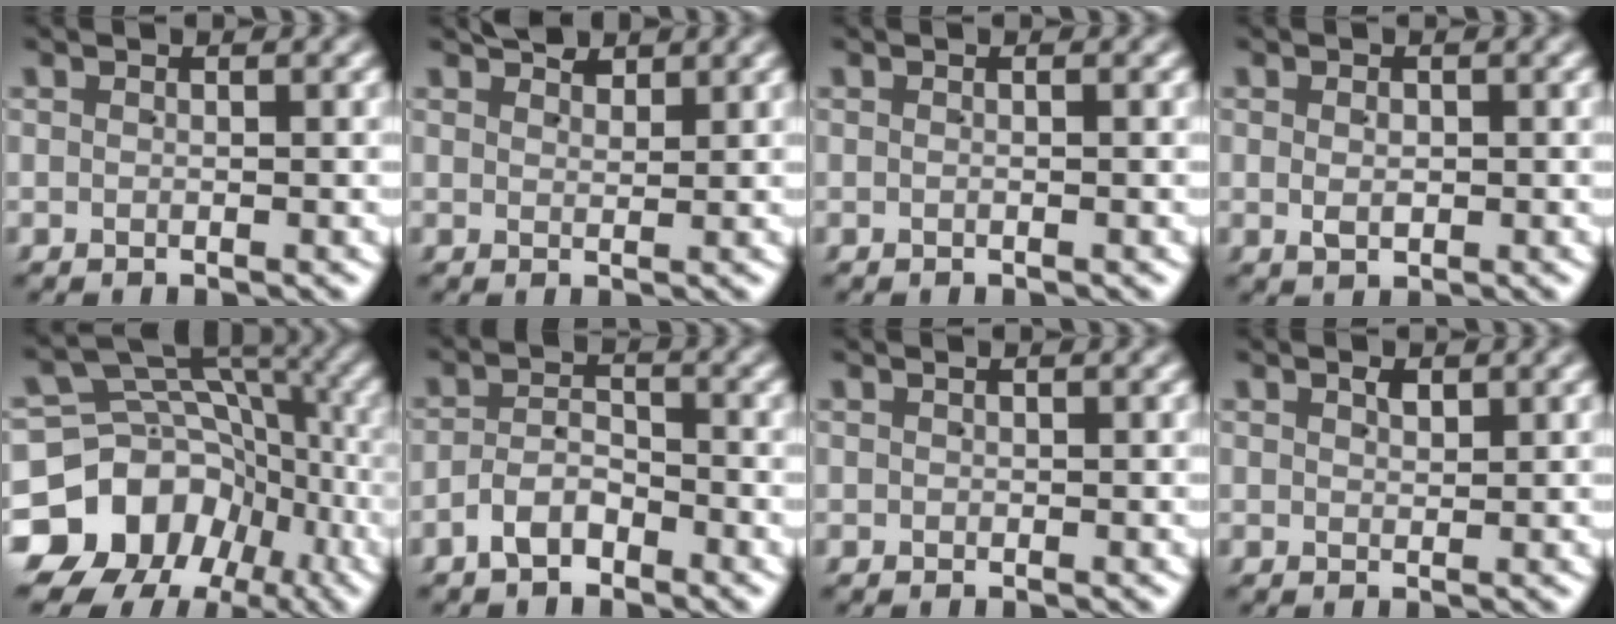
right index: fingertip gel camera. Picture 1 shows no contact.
{"total": 3.0, "force": [2.5, 1.0, 1.3], "torque": [-0.010, -0.002, 0.042]}
{"total": 0.0}
{"total": 1.3, "force": [-0.2, 0.9, 1.0], "torque": [-0.019, -0.008, 0.006]}
{"total": 21.7, "force": [-6.1, 18.5, 9.6], "torque": [-0.186, -0.072, -0.090]}
{"total": 3.3, "force": [-2.7, 1.7, 0.8], "torque": [-0.004, 0.001, -0.052]}
{"total": 0.0}
{"total": 0.9, "force": [0.6, 0.3, 0.6], "torque": [-0.005, -0.004, 0.014]}